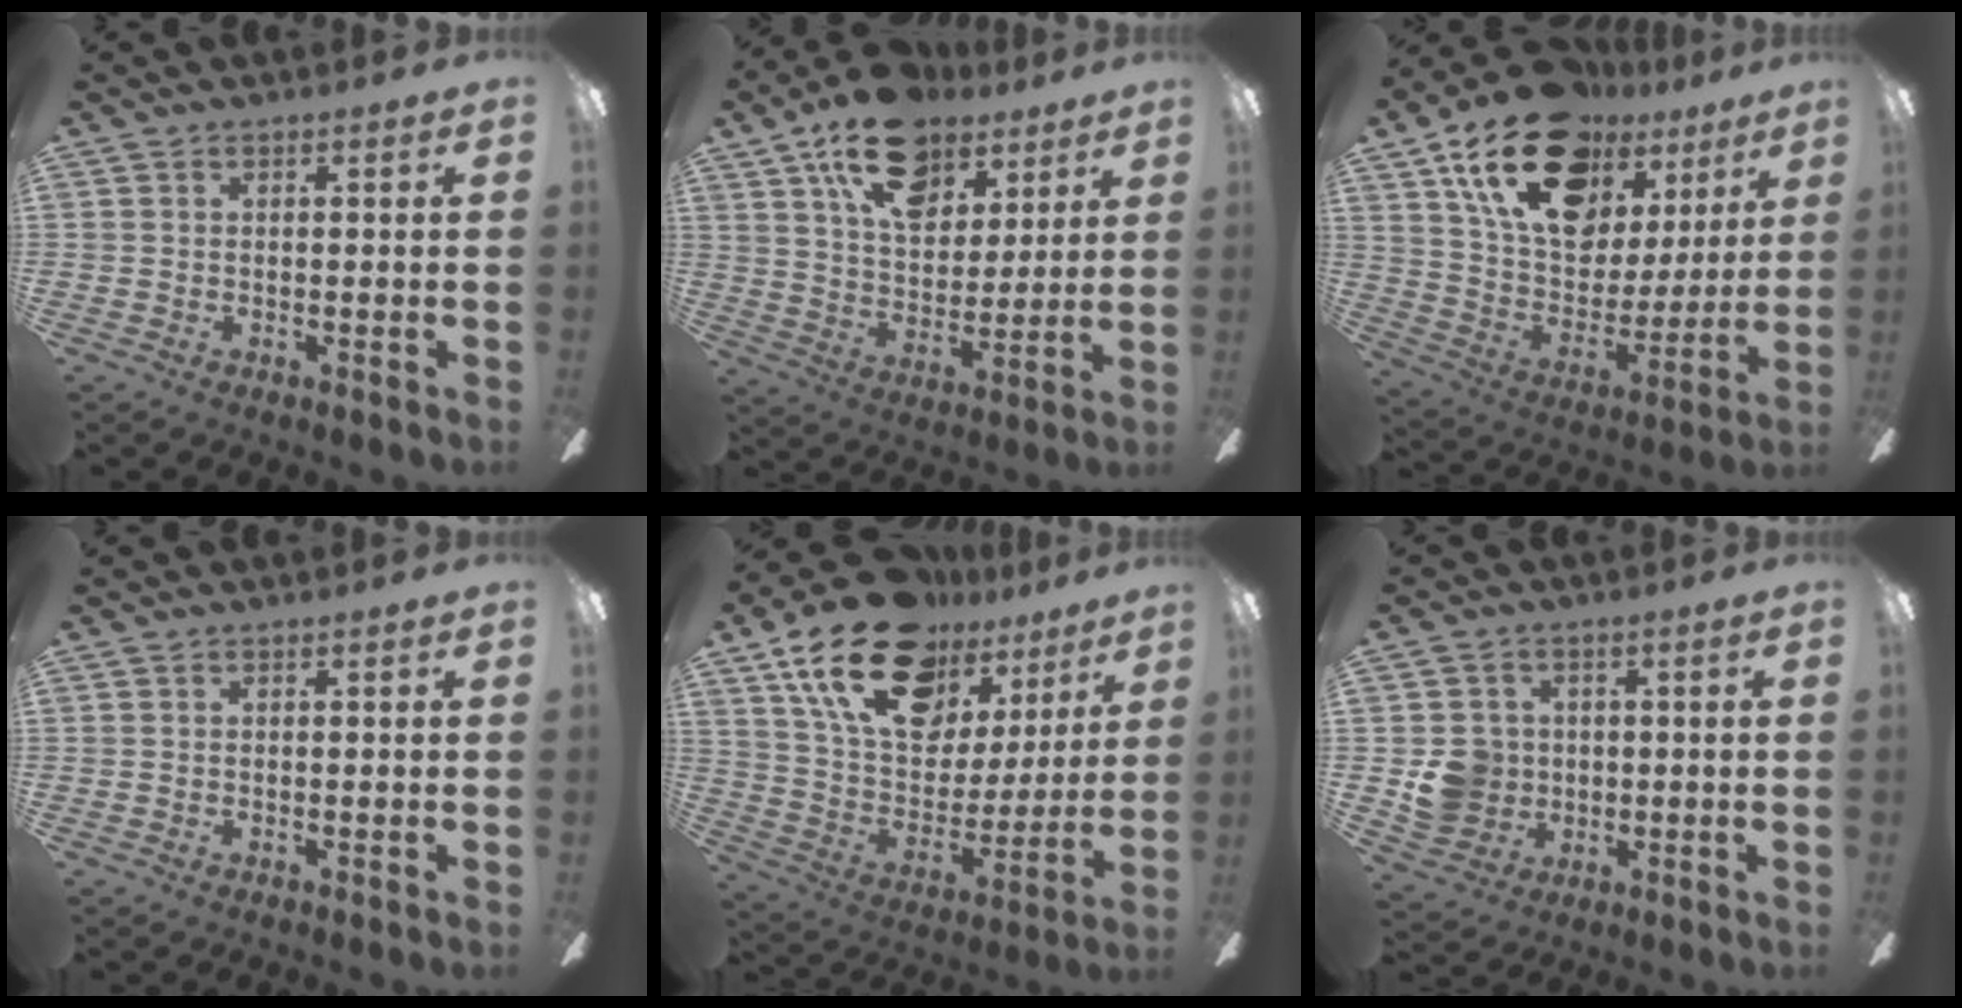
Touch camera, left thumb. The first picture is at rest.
{"total": 19.1, "force": [11.8, 11.0, 10.4], "torque": [-0.169, -0.047, 0.209]}
{"total": 23.9, "force": [14.6, 13.8, 12.9], "torque": [-0.215, -0.069, 0.263]}
{"total": 0.0}
{"total": 23.6, "force": [14.9, 13.0, 12.9], "torque": [-0.224, -0.075, 0.272]}
{"total": 7.7, "force": [0.0, 7.4, 1.9], "torque": [-0.043, 0.007, 0.007]}